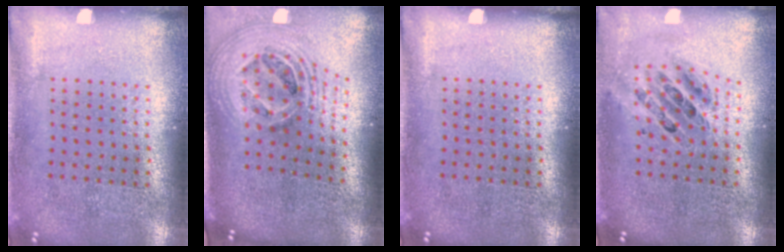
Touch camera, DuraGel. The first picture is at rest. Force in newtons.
{"total": 2.7, "press": 1.9, "slide": 1.9}
{"total": 0.0}
{"total": 0.8, "press": 0.8, "slide": 0.1}